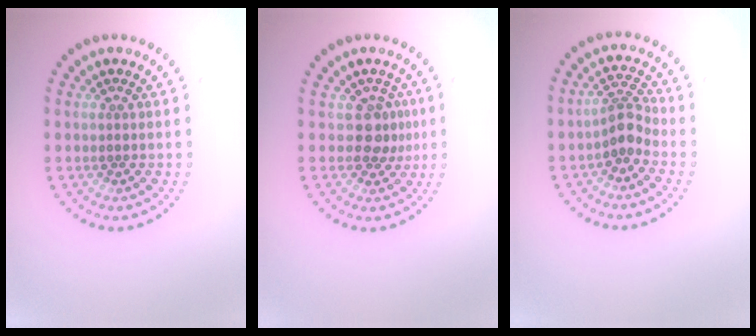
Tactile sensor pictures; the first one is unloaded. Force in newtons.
{"total": 2.3, "press": 1.9, "slide": 1.4}
{"total": 2.5, "press": 2.0, "slide": 1.6}